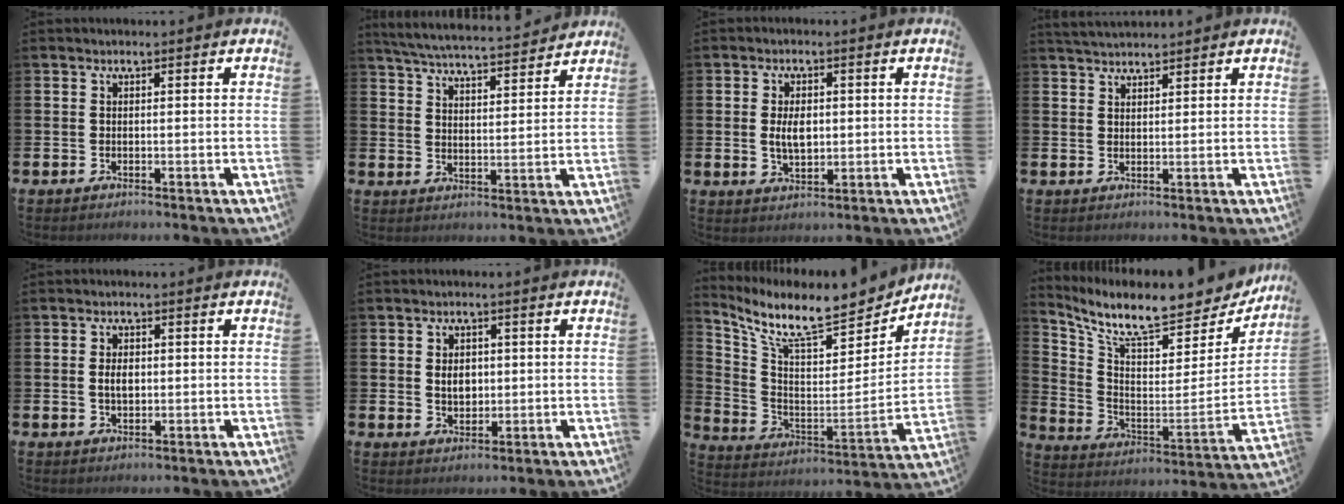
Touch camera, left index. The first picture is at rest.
{"total": 5.7, "force": [5.6, 0.3, 1.2], "torque": [-0.048, -0.038, 0.098]}
{"total": 4.1, "force": [0.3, 2.4, 3.4], "torque": [-0.051, 0.002, 0.000]}
{"total": 3.0, "force": [2.9, 0.4, 0.4], "torque": [-0.012, -0.008, 0.054]}
{"total": 2.6, "force": [0.1, 1.6, 2.0], "torque": [-0.024, 0.002, -0.003]}
{"total": 3.2, "force": [0.5, 2.3, 2.2], "torque": [-0.030, 0.004, 0.003]}
{"total": 11.0, "force": [9.5, 2.5, 5.0], "torque": [-0.128, -0.071, 0.157]}
{"total": 9.8, "force": [8.3, 2.3, 4.5], "torque": [-0.116, -0.070, 0.135]}